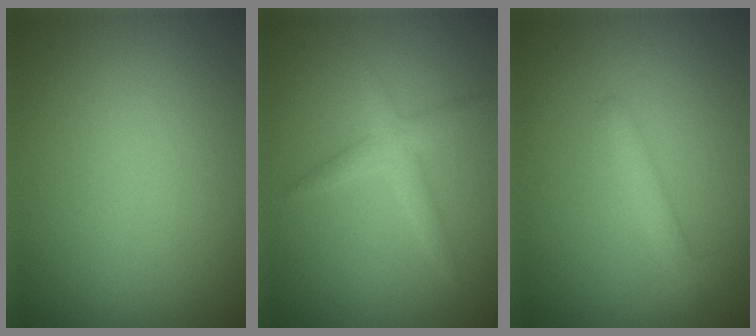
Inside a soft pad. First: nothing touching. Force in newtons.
{"total": 2.2, "press": 2.2, "slide": 0.1}
{"total": 1.8, "press": 1.8, "slide": 0.0}